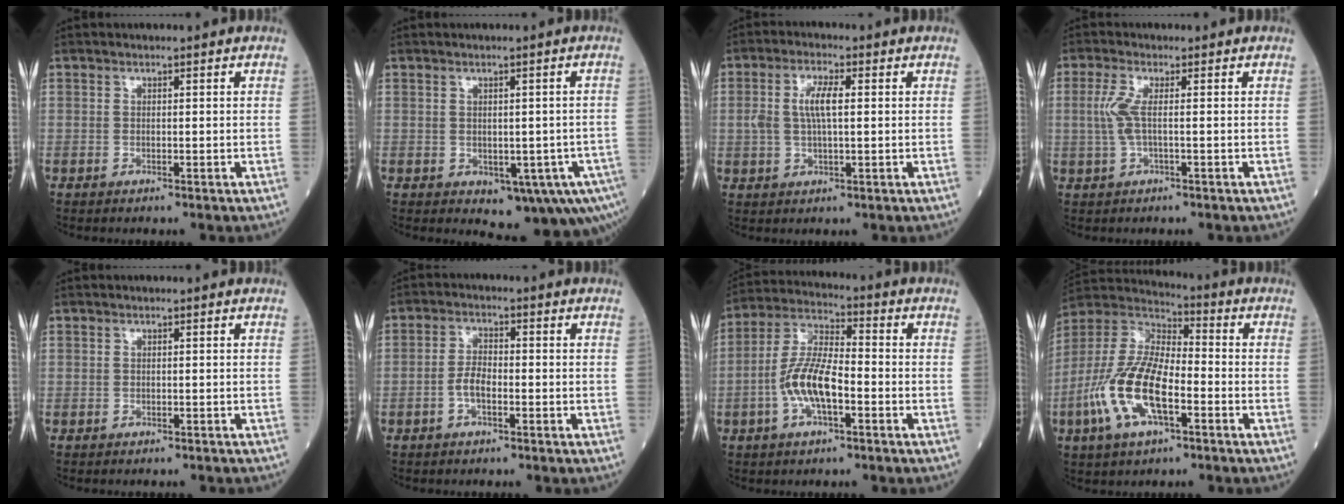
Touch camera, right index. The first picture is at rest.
{"total": 9.0, "force": [-3.9, 3.8, 7.1], "torque": [-0.067, 0.003, -0.042]}
{"total": 5.2, "force": [0.8, 1.5, 4.9], "torque": [-0.107, 0.012, 0.016]}
{"total": 3.4, "force": [0.2, 0.5, 3.4], "torque": [-0.089, 0.003, 0.001]}
{"total": 1.1, "force": [-0.9, 0.6, 0.1], "torque": [-0.007, 0.002, -0.013]}
{"total": 3.4, "force": [-1.2, 1.4, 2.8], "torque": [-0.057, 0.008, -0.025]}
{"total": 9.6, "force": [-2.7, 2.9, 8.7], "torque": [-0.188, 0.011, -0.054]}
{"total": 15.0, "force": [-5.0, 5.5, 13.1], "torque": [-0.289, 0.003, -0.096]}